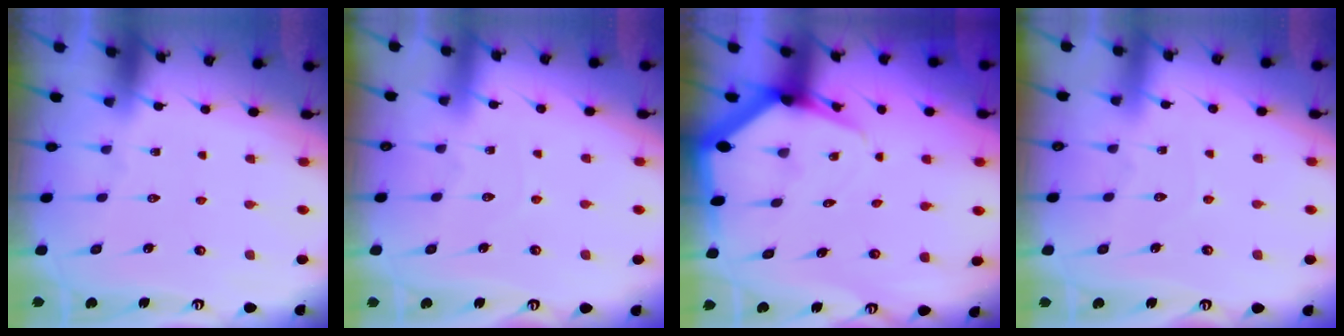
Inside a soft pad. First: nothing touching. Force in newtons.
{"total": 3.0, "press": 2.9, "slide": 0.4}
{"total": 5.7, "press": 5.7, "slide": 0.5}
{"total": 3.0, "press": 2.9, "slide": 0.4}